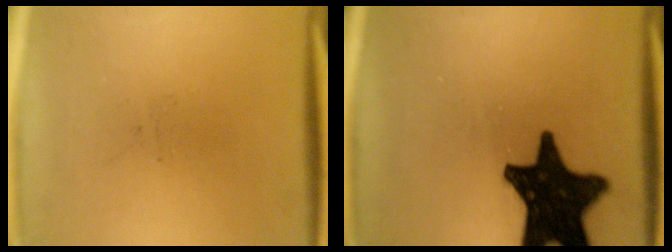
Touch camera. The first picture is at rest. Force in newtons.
{"total": 18.2}